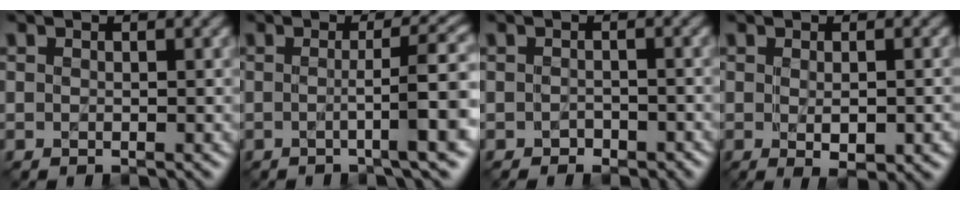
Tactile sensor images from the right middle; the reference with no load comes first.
{"total": 5.0, "force": [-0.7, 0.5, 4.9], "torque": [-0.070, 0.007, -0.022]}
{"total": 1.1, "force": [-0.8, 0.6, 0.3], "torque": [-0.004, 0.001, -0.015]}
{"total": 3.8, "force": [-1.2, 1.2, 3.4], "torque": [-0.053, -0.011, -0.011]}